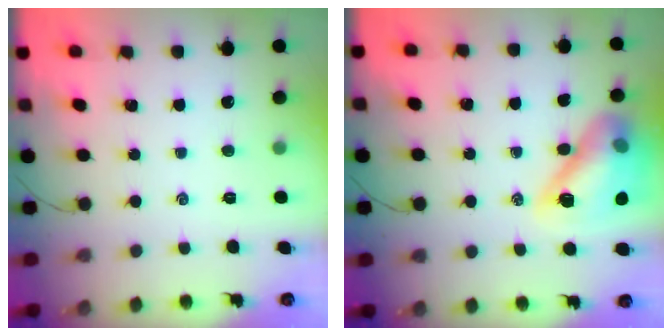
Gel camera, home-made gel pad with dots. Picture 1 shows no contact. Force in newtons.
{"total": 16.6, "press": 16.5, "slide": 2.6}